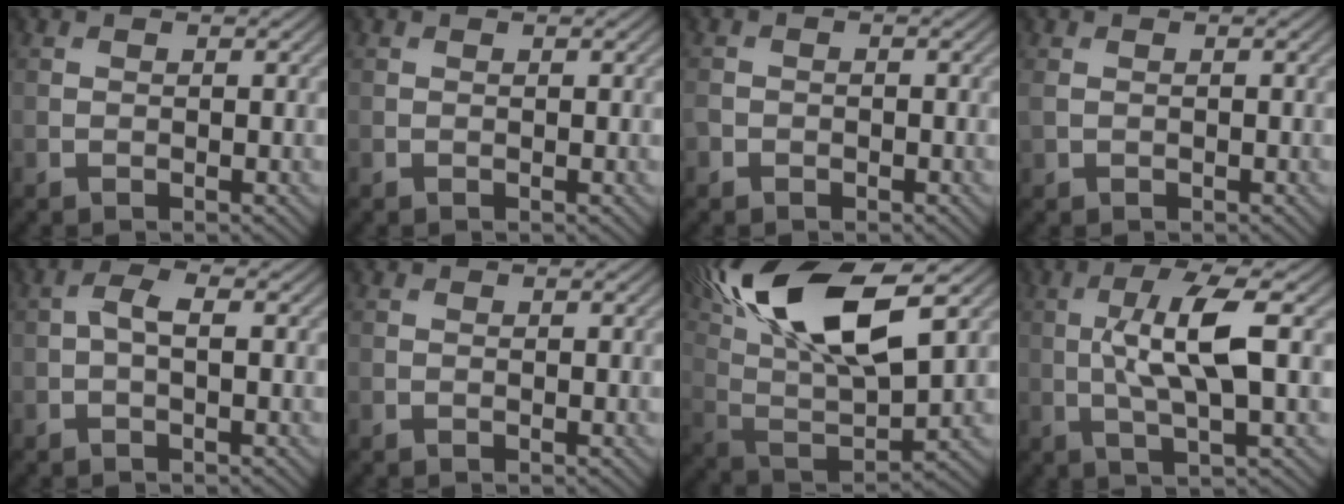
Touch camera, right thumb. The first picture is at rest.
{"total": 0.0}
{"total": 1.5, "force": [-0.8, 1.2, 0.4], "torque": [-0.008, -0.004, -0.021]}
{"total": 1.9, "force": [-0.2, 1.4, 1.3], "torque": [-0.039, -0.003, -0.002]}
{"total": 2.3, "force": [-0.1, 0.8, 2.2], "torque": [-0.047, 0.007, -0.007]}
{"total": 0.0}
{"total": 18.2, "force": [8.6, 7.1, 14.4], "torque": [-0.327, 0.021, 0.162]}
{"total": 8.2, "force": [0.6, 1.9, 8.0], "torque": [-0.150, 0.012, 0.008]}